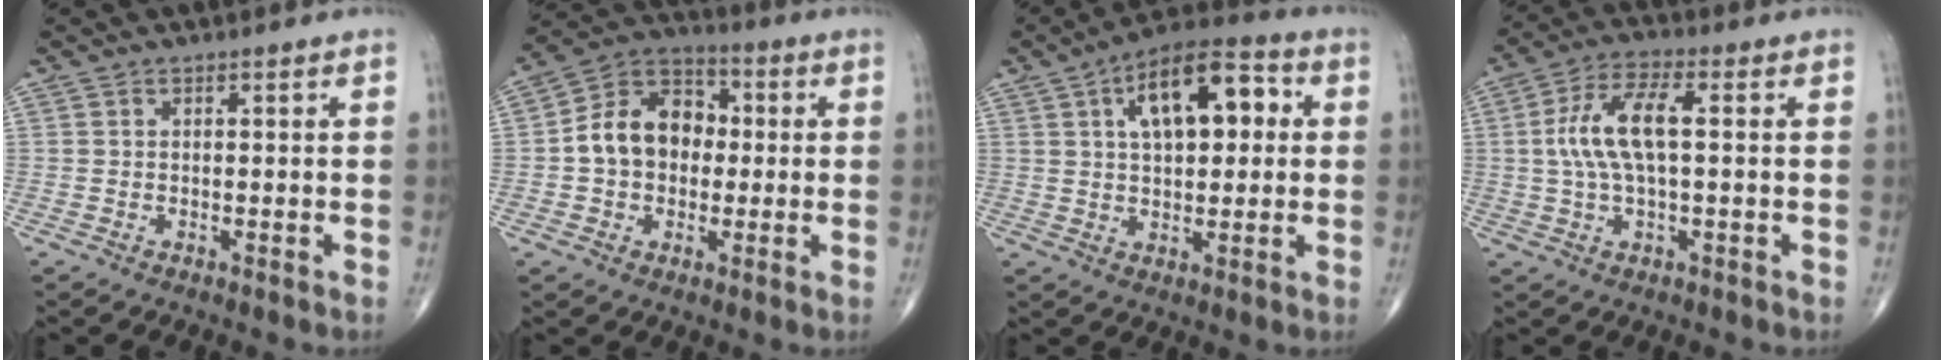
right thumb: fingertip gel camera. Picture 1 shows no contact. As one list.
[{"total": 12.7, "force": [0.0, 9.7, 8.2], "torque": [-0.109, 0.036, -0.010]}, {"total": 14.6, "force": [3.7, 7.2, 12.1], "torque": [-0.167, 0.020, 0.051]}, {"total": 10.6, "force": [0.9, 4.1, 9.7], "torque": [-0.205, 0.023, 0.015]}]